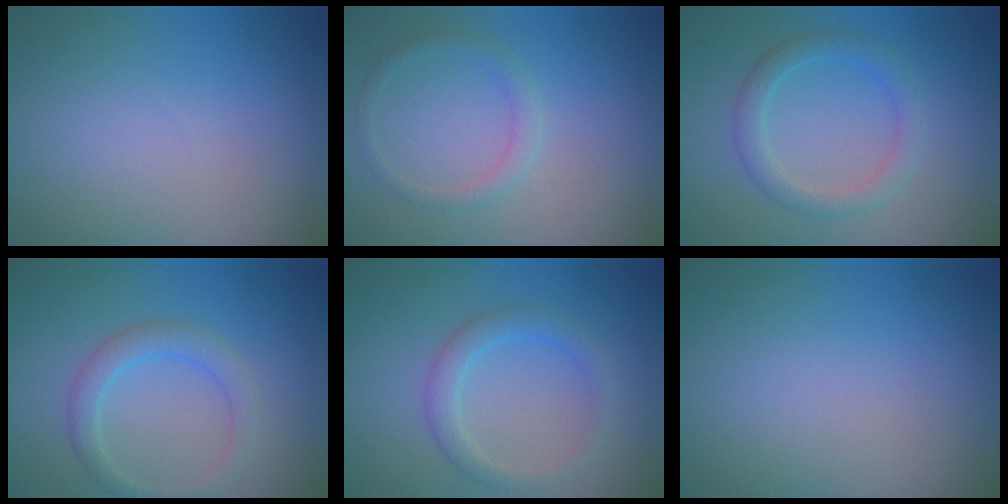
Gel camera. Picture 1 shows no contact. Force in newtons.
{"total": 1.4, "press": 1.4, "slide": 0.1}
{"total": 2.4, "press": 2.4, "slide": 0.1}
{"total": 2.5, "press": 2.5, "slide": 0.1}
{"total": 2.3, "press": 2.3, "slide": 0.1}
{"total": 0.0}